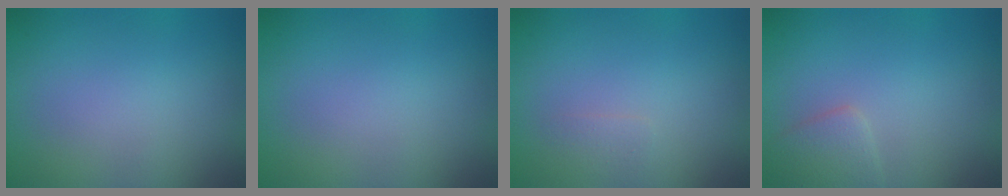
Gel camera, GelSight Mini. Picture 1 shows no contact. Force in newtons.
{"total": 0.0}
{"total": 0.7, "press": 0.7, "slide": 0.1}
{"total": 2.1, "press": 2.1, "slide": 0.1}